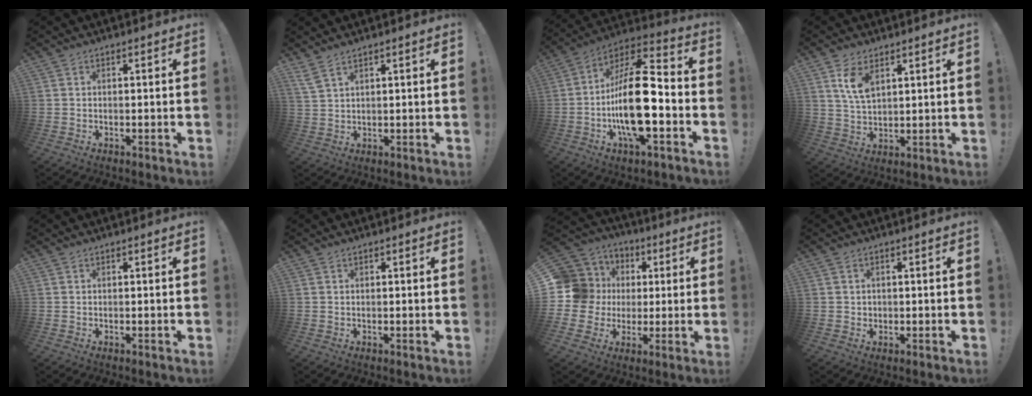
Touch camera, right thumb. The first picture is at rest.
{"total": 3.8, "force": [2.9, 0.8, 2.4], "torque": [-0.049, -0.011, 0.055]}
{"total": 22.4, "force": [-4.1, 8.1, 20.5], "torque": [-0.371, 0.019, -0.069]}
{"total": 7.7, "force": [4.0, 4.1, 5.2], "torque": [-0.093, -0.013, 0.074]}
{"total": 0.0}
{"total": 0.0}
{"total": 13.7, "force": [2.0, 12.8, 4.5], "torque": [-0.078, -0.010, 0.061]}
{"total": 1.2, "force": [0.3, 1.1, 0.3], "torque": [-0.003, 0.000, 0.004]}